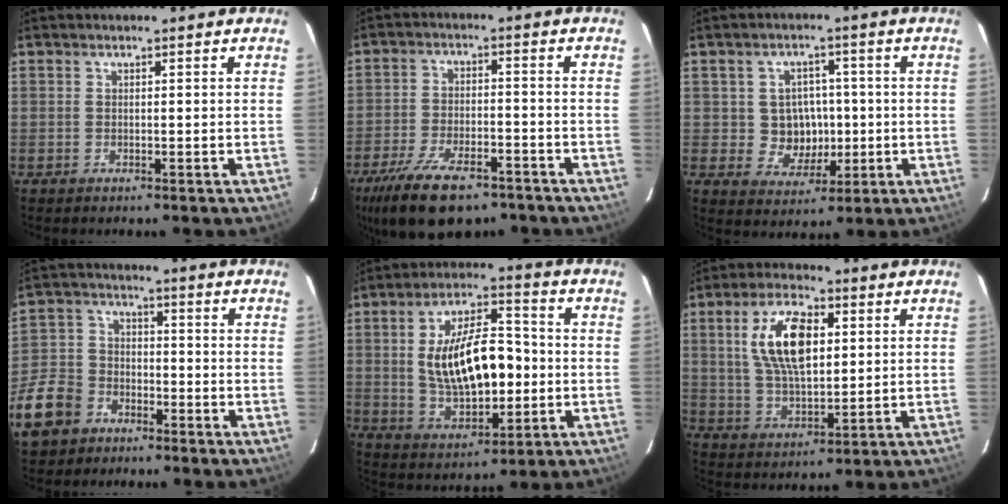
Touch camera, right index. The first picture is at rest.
{"total": 16.1, "force": [-11.3, 6.8, 9.3], "torque": [-0.205, -0.025, -0.184]}
{"total": 7.1, "force": [-0.2, 6.7, 2.3], "torque": [-0.051, 0.014, 0.010]}
{"total": 13.8, "force": [-7.8, 9.9, 5.6], "torque": [-0.163, 0.019, -0.140]}
{"total": 16.4, "force": [-0.3, 7.8, 14.5], "torque": [-0.266, 0.010, 0.012]}
{"total": 13.1, "force": [3.3, 6.0, 11.2], "torque": [-0.215, 0.013, 0.067]}